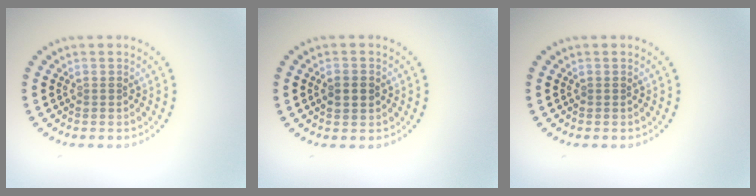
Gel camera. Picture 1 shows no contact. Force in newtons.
{"total": 2.3, "press": 2.2, "slide": 0.2}
{"total": 0.0}